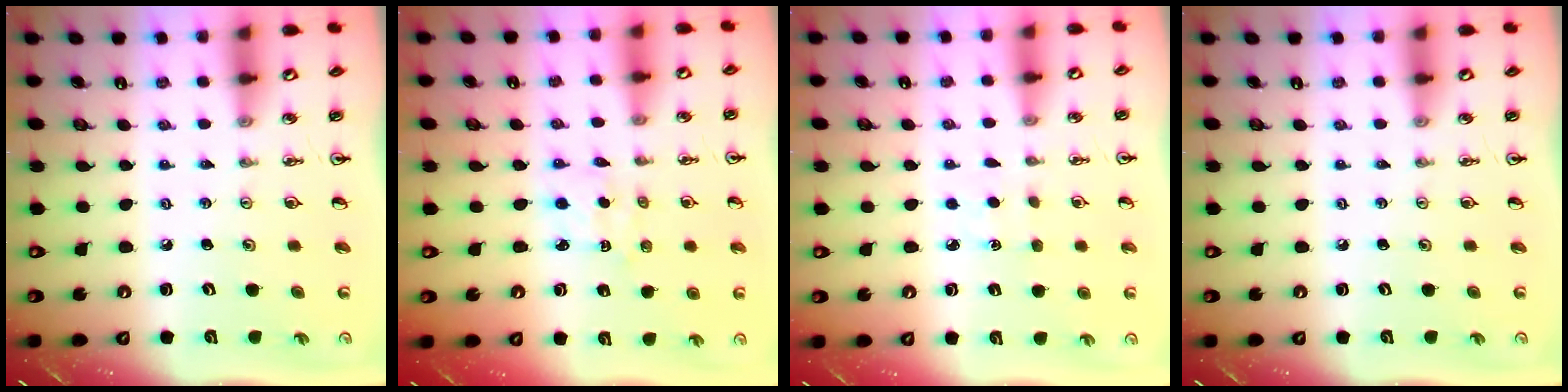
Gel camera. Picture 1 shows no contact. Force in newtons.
{"total": 1.9, "press": 1.8, "slide": 0.6}
{"total": 1.4, "press": 1.4, "slide": 0.2}
{"total": 0.0}